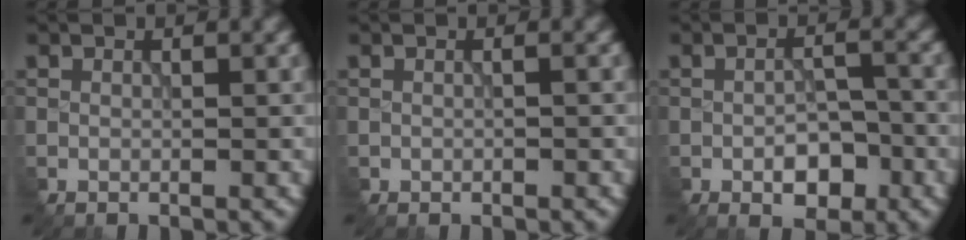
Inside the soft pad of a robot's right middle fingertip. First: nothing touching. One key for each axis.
{"total": 1.2, "fx": 0.1, "fy": 0.7, "fz": 0.9, "tx": -0.002, "ty": -0.001, "tz": 0.004}
{"total": 3.5, "fx": -1.6, "fy": 1.7, "fz": 2.6, "tx": -0.044, "ty": 0.001, "tz": -0.026}